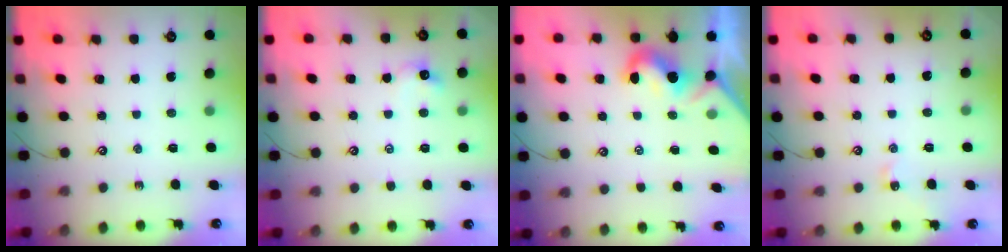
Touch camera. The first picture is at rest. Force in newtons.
{"total": 1.0, "press": 0.9, "slide": 0.5}
{"total": 2.1, "press": 2.1, "slide": 0.6}
{"total": 2.8, "press": 2.7, "slide": 0.6}